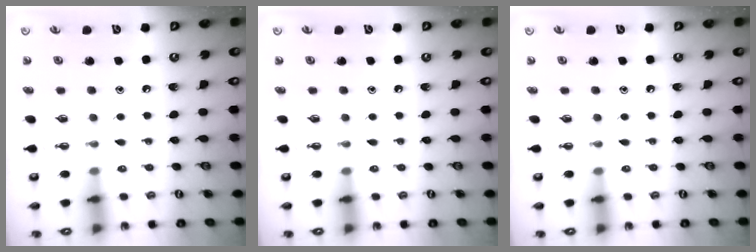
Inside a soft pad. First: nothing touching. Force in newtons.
{"total": 0.0}
{"total": 0.0}